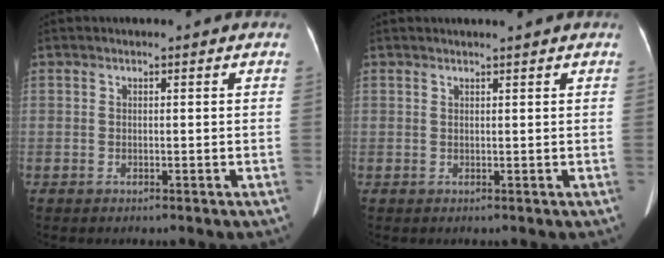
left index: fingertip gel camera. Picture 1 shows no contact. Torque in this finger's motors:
{"motor_torque": [-0.28, 0.06, -0.13, -0.02]}